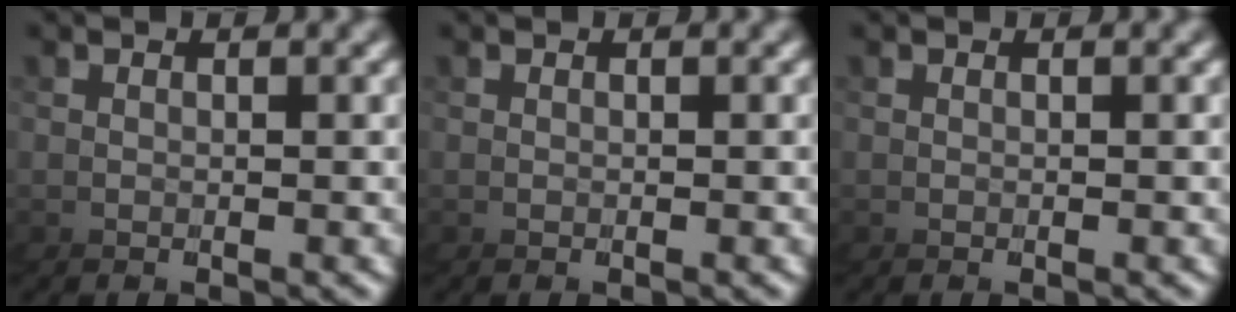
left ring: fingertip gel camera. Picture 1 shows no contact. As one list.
[{"total": 0.0}, {"total": 0.0}]